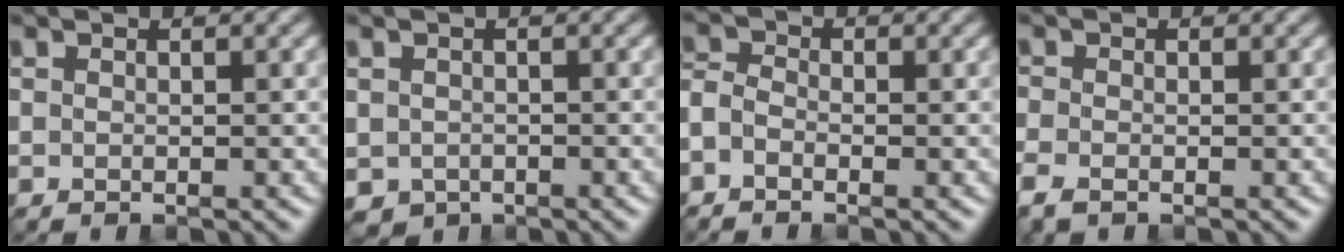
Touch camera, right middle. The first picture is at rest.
{"total": 2.3, "force": [-1.2, 1.7, 0.8], "torque": [-0.021, -0.007, -0.026]}
{"total": 2.1, "force": [-1.1, 1.3, 1.2], "torque": [-0.029, 0.005, -0.036]}
{"total": 2.1, "force": [-1.4, 1.0, 1.1], "torque": [-0.034, -0.007, -0.039]}